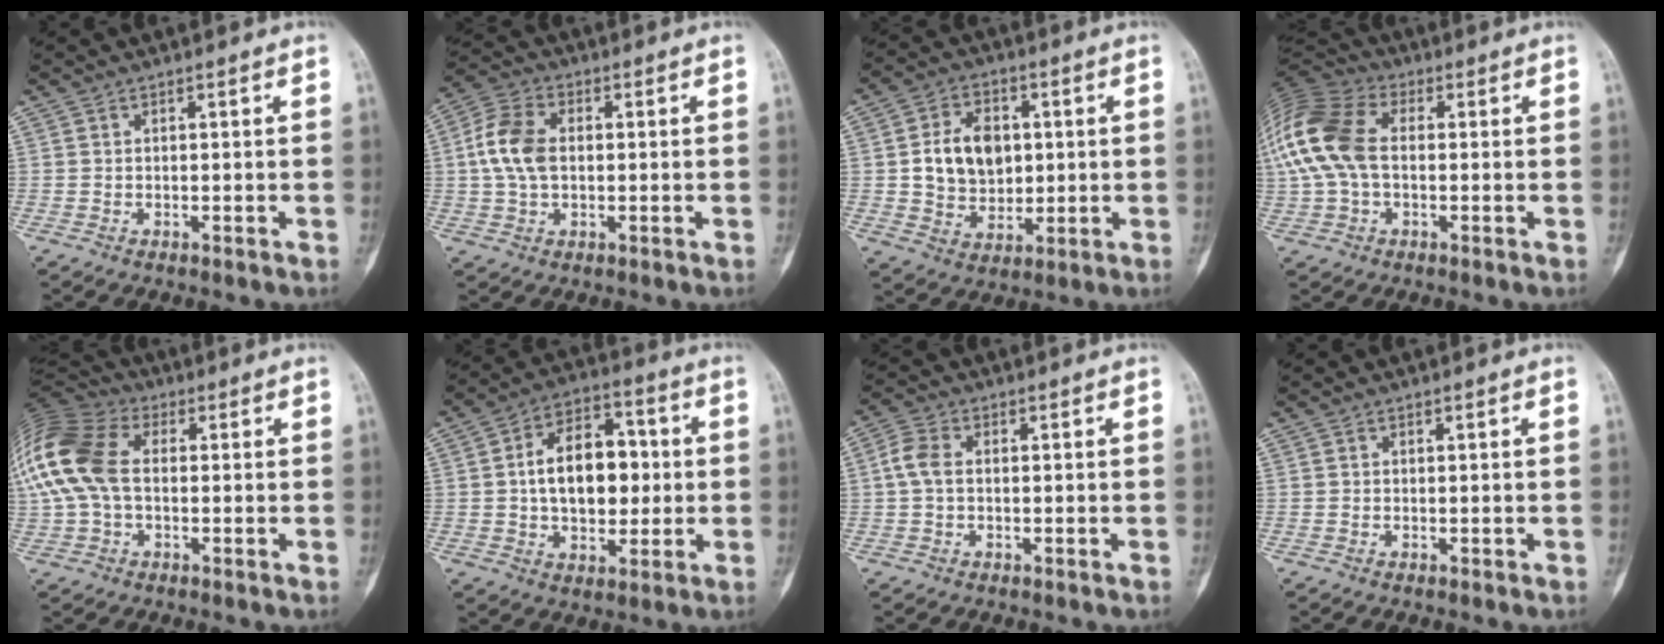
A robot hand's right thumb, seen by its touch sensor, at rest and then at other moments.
{"total": 9.0, "force": [0.6, 5.9, 6.8], "torque": [-0.138, 0.018, 0.008]}
{"total": 11.5, "force": [1.5, 8.6, 7.5], "torque": [-0.094, -0.002, 0.031]}
{"total": 17.4, "force": [1.1, 11.0, 13.4], "torque": [-0.315, 0.030, 0.015]}
{"total": 19.5, "force": [1.7, 12.8, 14.5], "torque": [-0.354, 0.030, 0.027]}
{"total": 15.0, "force": [0.7, 9.6, 11.6], "torque": [-0.151, 0.023, 0.011]}
{"total": 4.4, "force": [0.2, 2.8, 3.3], "torque": [-0.078, 0.013, 0.000]}
{"total": 0.0}